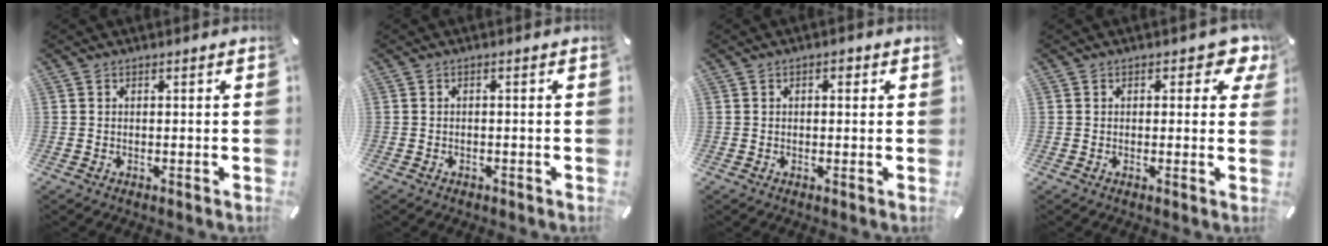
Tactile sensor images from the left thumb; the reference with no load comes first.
{"total": 0.7, "force": [-0.6, 0.5, 0.1], "torque": [-0.003, 0.003, -0.013]}
{"total": 1.7, "force": [0.3, 1.1, 1.2], "torque": [-0.017, 0.005, 0.001]}
{"total": 4.2, "force": [1.7, 2.4, 3.0], "torque": [-0.032, 0.000, 0.023]}